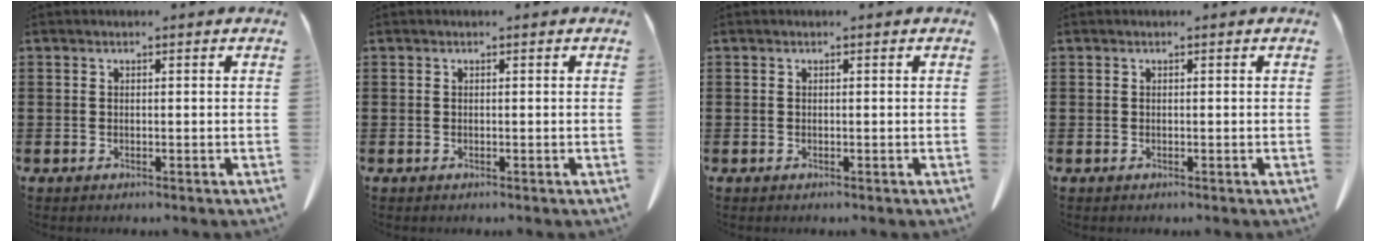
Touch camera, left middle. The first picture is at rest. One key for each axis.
{"total": 0.0}
{"total": 0.0}
{"total": 0.0}